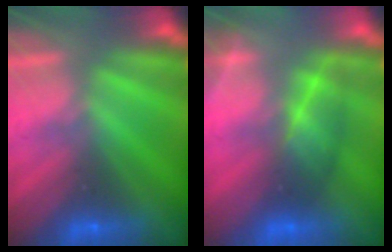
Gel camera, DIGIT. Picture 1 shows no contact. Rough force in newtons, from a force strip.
{"total": 3.7}